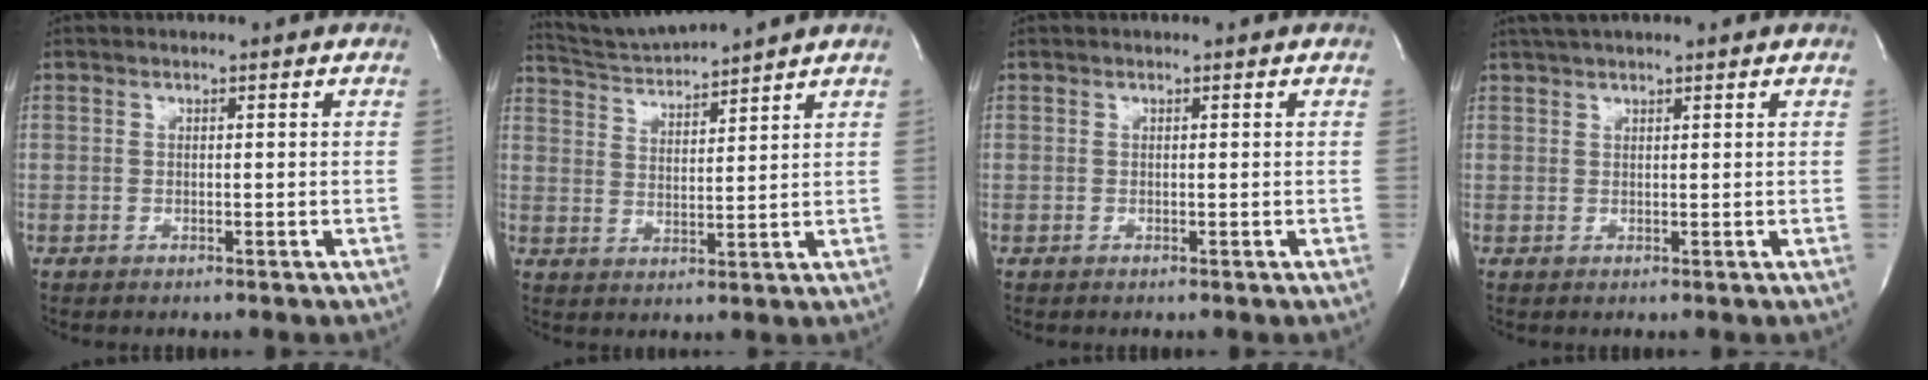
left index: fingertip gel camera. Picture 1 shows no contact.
{"total": 6.7, "force": [6.4, -1.7, 0.8], "torque": [-0.028, -0.006, 0.128]}
{"total": 0.0}
{"total": 3.9, "force": [3.2, 0.3, 2.3], "torque": [-0.036, 0.022, 0.055]}